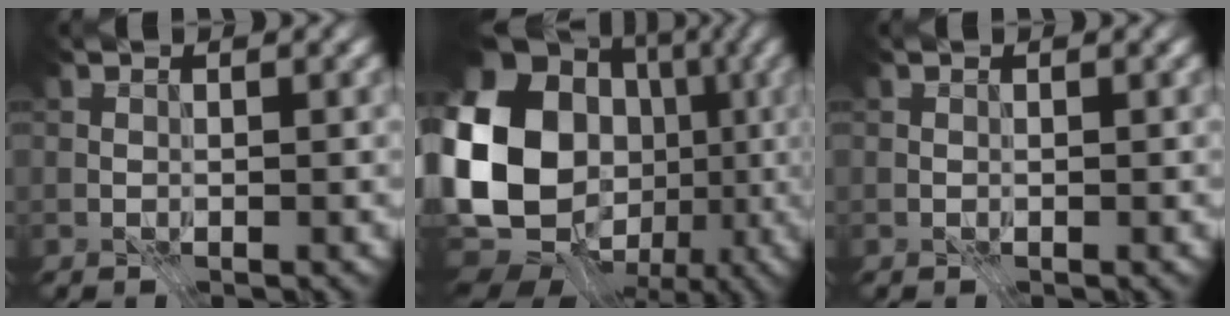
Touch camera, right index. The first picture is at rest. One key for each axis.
{"total": 18.4, "fx": -1.7, "fy": 14.5, "fz": 11.2, "tx": -0.235, "ty": -0.006, "tz": -0.028}
{"total": 0.0}